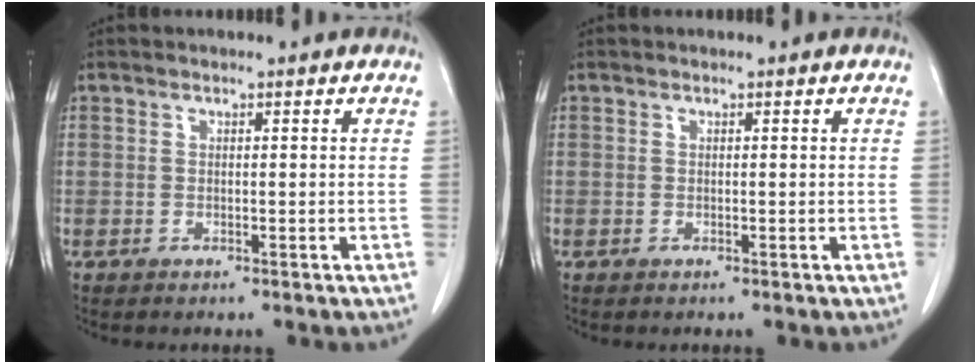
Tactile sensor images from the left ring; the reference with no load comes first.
{"total": 0.0}